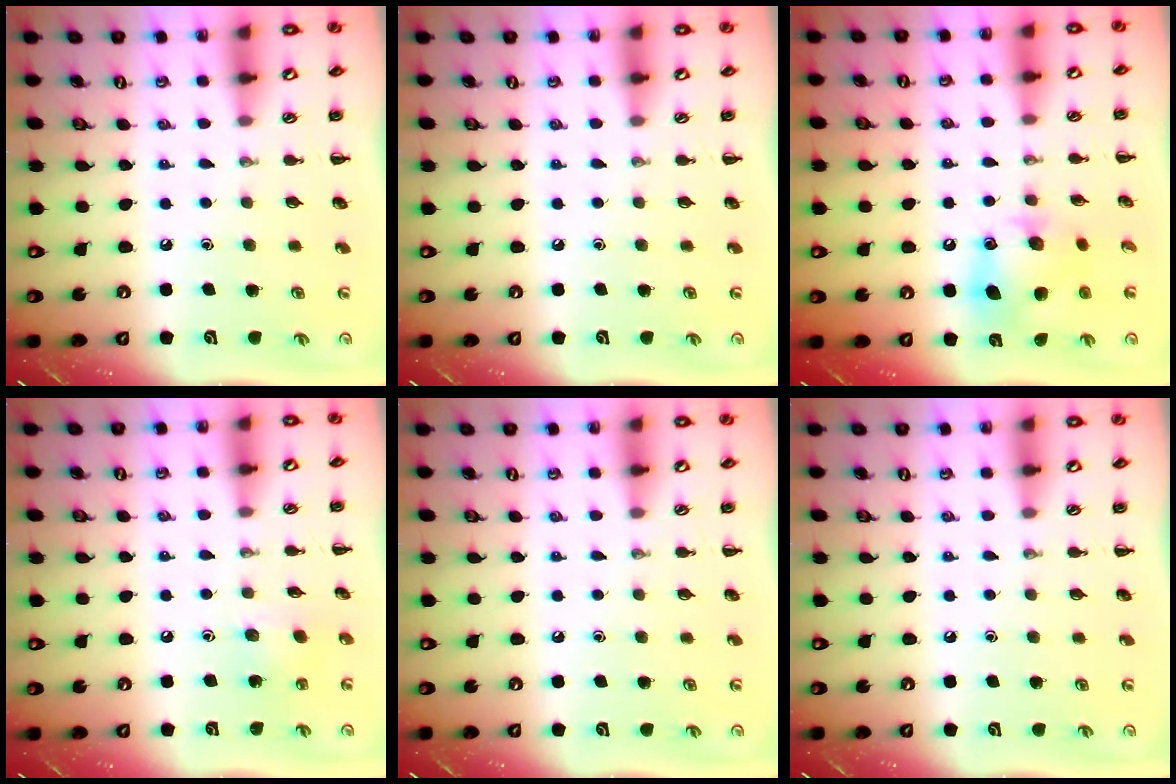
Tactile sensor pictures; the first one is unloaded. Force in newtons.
{"total": 0.0}
{"total": 11.8, "press": 11.7, "slide": 1.7}
{"total": 3.5, "press": 3.5, "slide": 0.5}
{"total": 0.0}
{"total": 0.0}